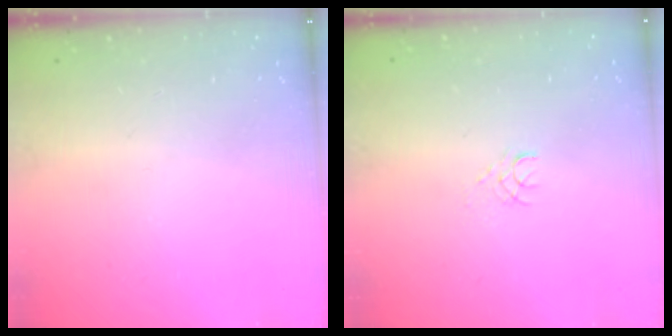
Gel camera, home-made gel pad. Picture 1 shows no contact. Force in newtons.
{"total": 2.4, "press": 2.4, "slide": 0.3}